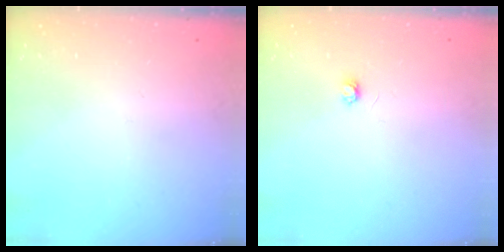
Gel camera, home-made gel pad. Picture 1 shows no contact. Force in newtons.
{"total": 2.9, "press": 2.9, "slide": 0.3}